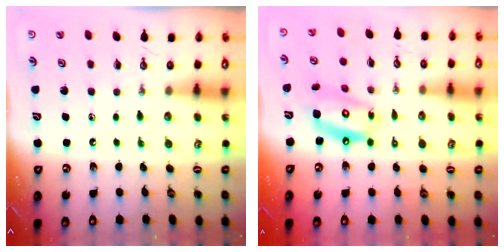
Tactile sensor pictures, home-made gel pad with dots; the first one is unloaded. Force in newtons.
{"total": 12.4, "press": 12.3, "slide": 1.2}